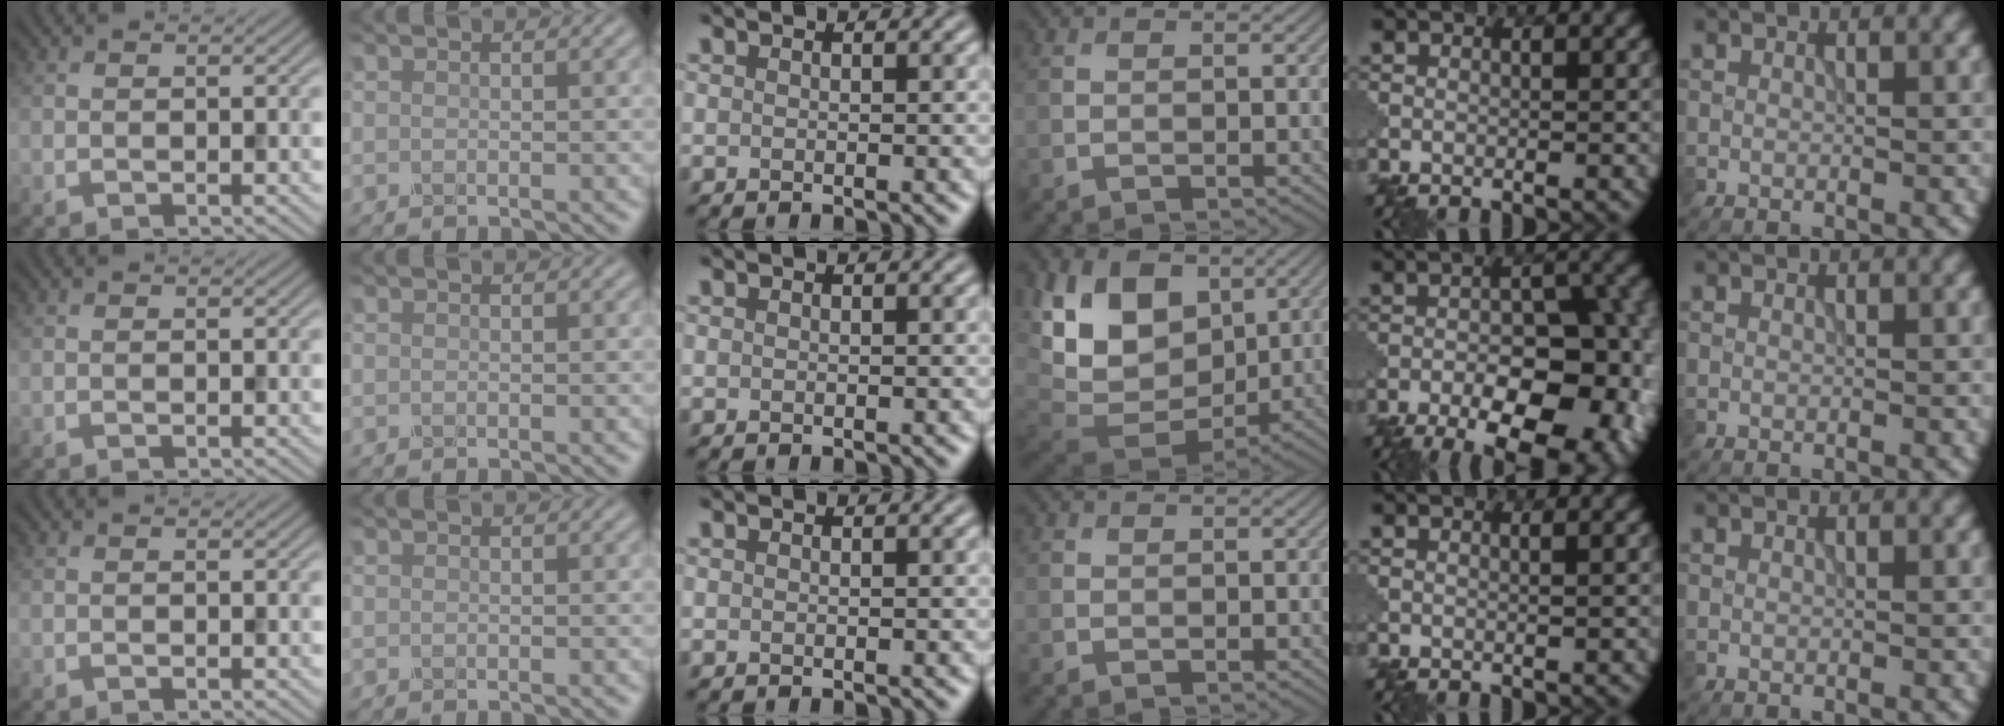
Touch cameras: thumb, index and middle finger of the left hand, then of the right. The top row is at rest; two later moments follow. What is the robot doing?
{"motion": "wrap", "object": "tissue paper"}